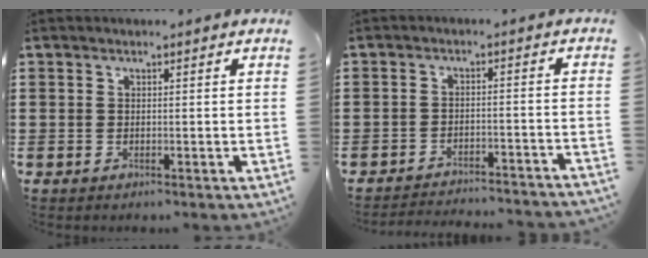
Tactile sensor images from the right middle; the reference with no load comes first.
{"total": 3.1, "force": [-3.0, -0.1, 0.4], "torque": [-0.011, -0.002, -0.063]}